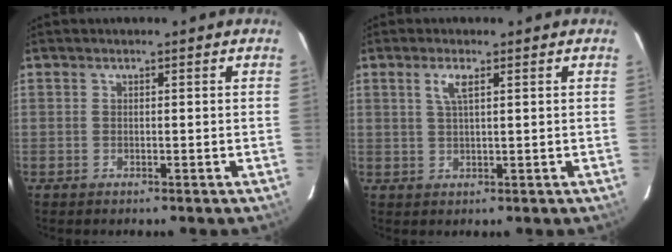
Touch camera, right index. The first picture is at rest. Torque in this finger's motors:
{"motor_torque": [0.29, 0.09, 0.17, 0.04]}